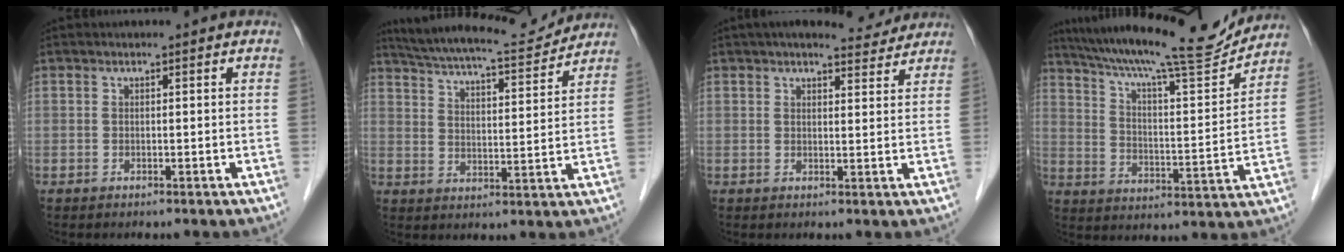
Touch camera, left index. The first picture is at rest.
{"total": 15.1, "force": [14.1, 1.6, 5.1], "torque": [-0.093, 0.007, 0.210]}
{"total": 6.1, "force": [5.5, 1.4, 2.1], "torque": [-0.030, 0.013, 0.066]}
{"total": 20.4, "force": [18.5, 0.9, 8.5], "torque": [-0.151, -0.017, 0.274]}